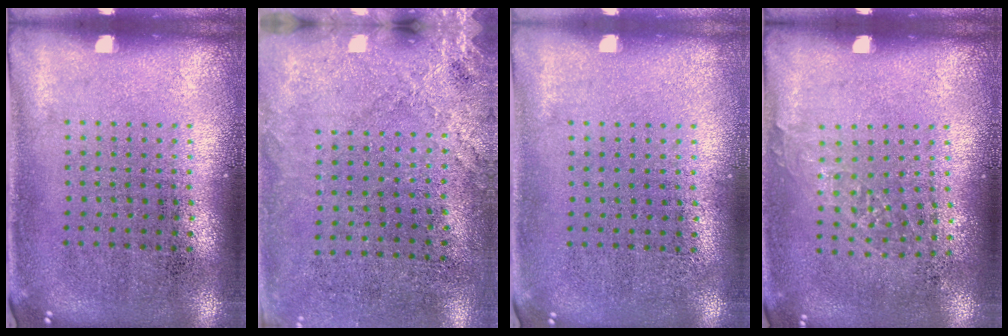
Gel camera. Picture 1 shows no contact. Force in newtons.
{"total": 2.4, "press": 2.0, "slide": 1.3}
{"total": 0.0}
{"total": 0.9, "press": 0.8, "slide": 0.4}